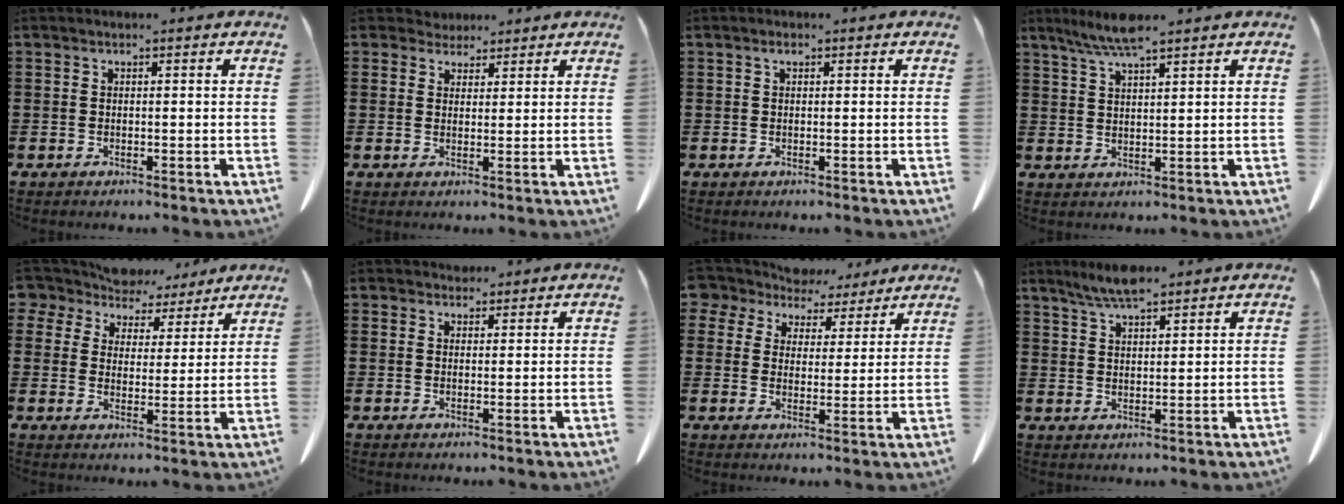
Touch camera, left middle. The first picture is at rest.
{"total": 4.3, "force": [3.7, 2.0, 0.4], "torque": [-0.027, -0.001, 0.069]}
{"total": 0.8, "force": [0.3, 0.3, 0.6], "torque": [-0.014, 0.004, 0.004]}
{"total": 5.1, "force": [4.0, 0.3, 3.1], "torque": [-0.071, -0.006, 0.071]}
{"total": 6.5, "force": [5.9, 2.7, 0.5], "torque": [-0.047, -0.028, 0.108]}
{"total": 2.2, "force": [1.9, 1.1, 0.0], "torque": [0.002, 0.001, 0.035]}
{"total": 5.7, "force": [5.0, 2.7, 0.6], "torque": [-0.043, -0.019, 0.091]}
{"total": 4.5, "force": [3.7, 1.0, 2.3], "torque": [-0.054, -0.006, 0.066]}